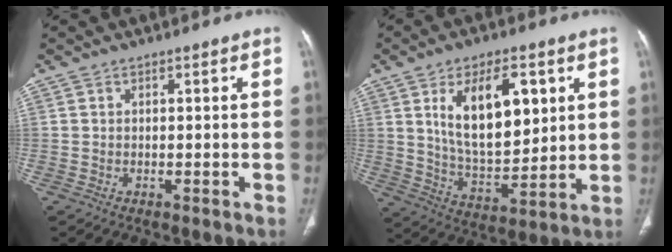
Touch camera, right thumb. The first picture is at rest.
{"total": 16.2, "force": [5.5, 8.2, 12.8], "torque": [-0.182, -0.031, 0.109]}